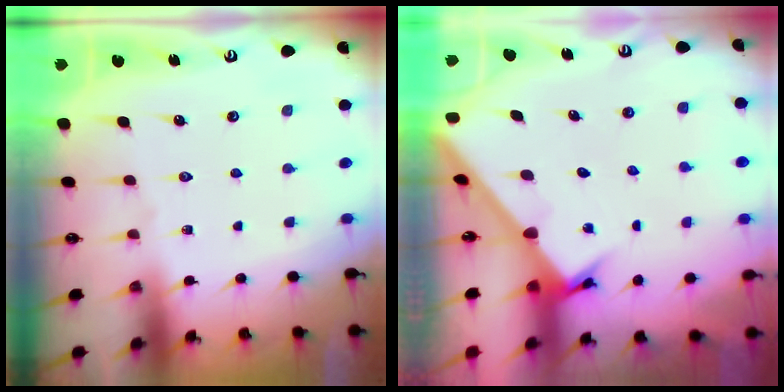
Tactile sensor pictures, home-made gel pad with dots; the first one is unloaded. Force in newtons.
{"total": 2.5, "press": 2.5, "slide": 0.2}